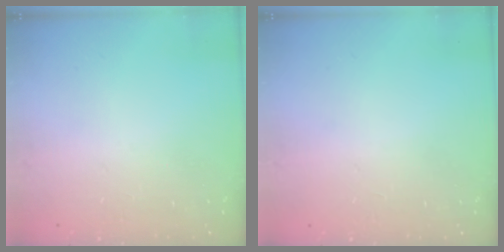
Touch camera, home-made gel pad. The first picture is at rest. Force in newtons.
{"total": 1.0, "press": 0.8, "slide": 0.6}